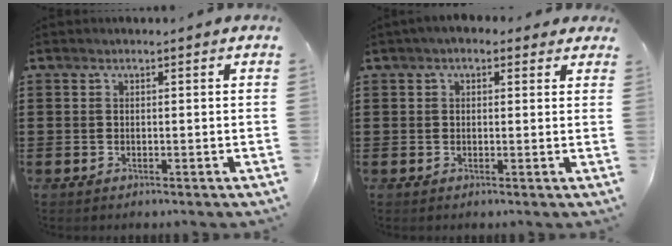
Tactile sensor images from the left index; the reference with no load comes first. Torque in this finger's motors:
{"motor_torque": [2.14, 0.00, 1.06, 0.20]}